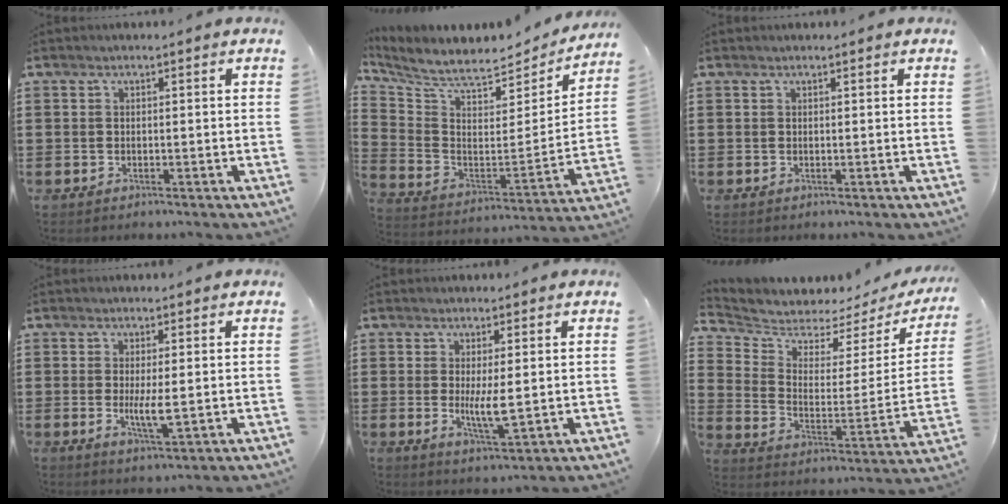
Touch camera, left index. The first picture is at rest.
{"total": 6.9, "force": [6.4, 0.8, 2.6], "torque": [-0.085, -0.057, 0.105]}
{"total": 0.0}
{"total": 4.0, "force": [0.0, 0.7, 4.0], "torque": [-0.078, -0.004, -0.003]}
{"total": 4.8, "force": [0.3, 0.9, 4.7], "torque": [-0.084, -0.009, 0.001]}
{"total": 4.5, "force": [4.2, 1.6, 0.2], "torque": [-0.039, -0.041, 0.069]}